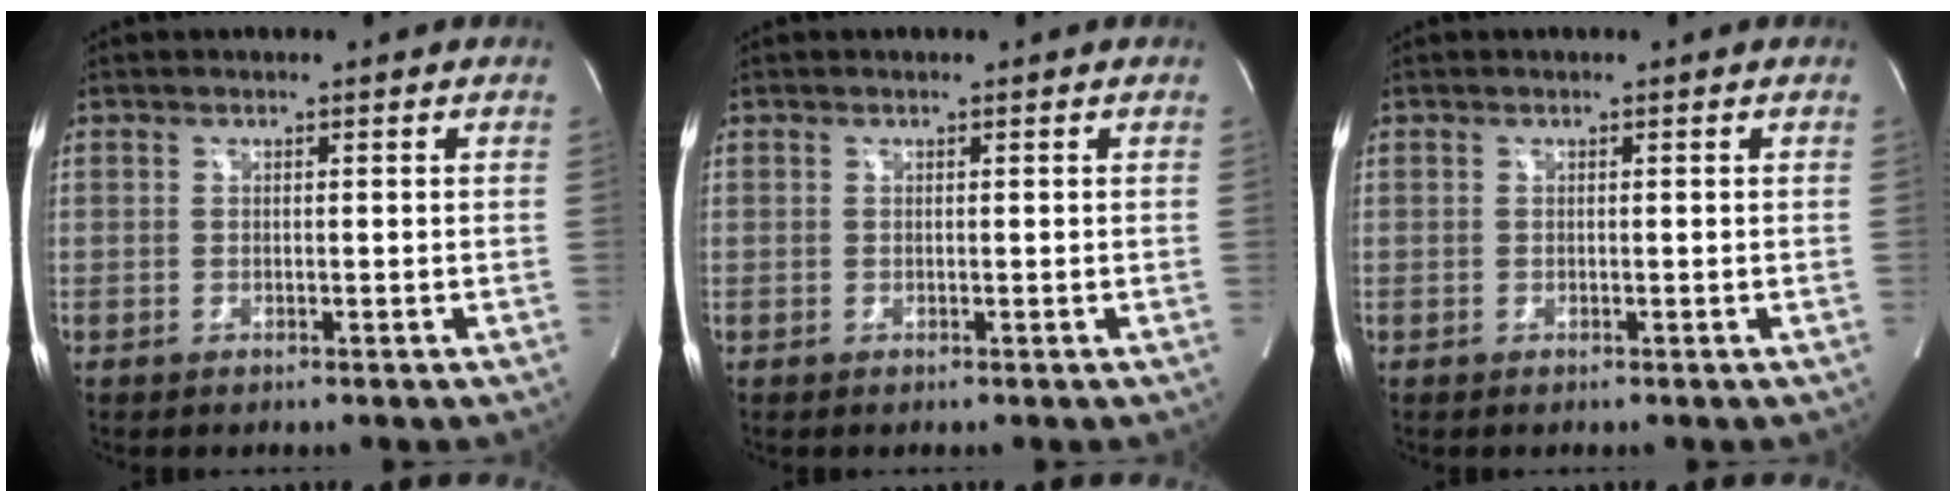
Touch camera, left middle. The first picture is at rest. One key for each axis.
{"total": 0.0}
{"total": 0.0}